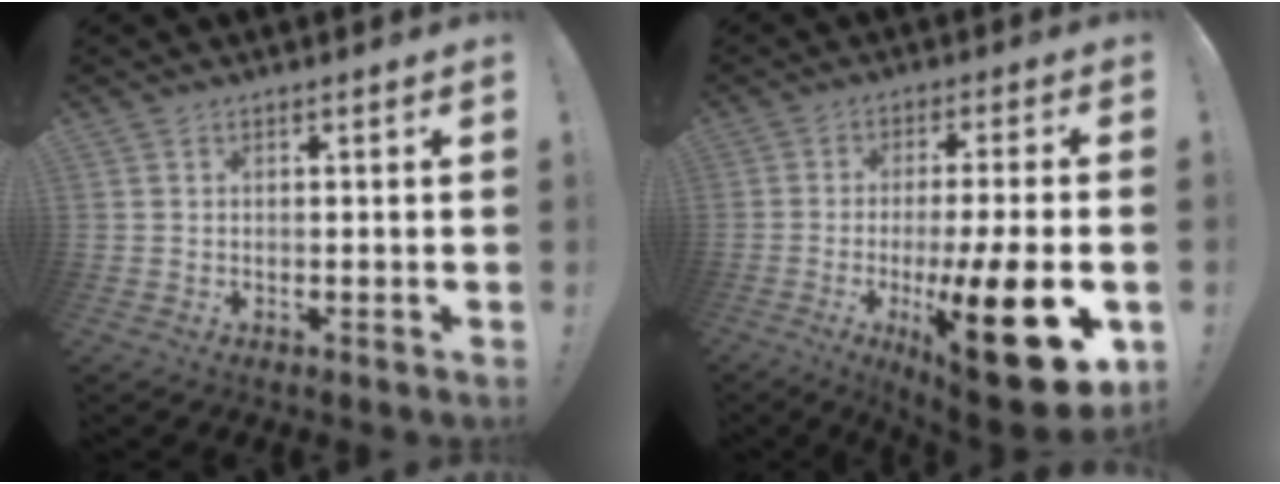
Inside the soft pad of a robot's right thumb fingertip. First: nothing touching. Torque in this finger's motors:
{"motor_torque": [0.65, 1.34, 1.47, -1.31, 0.75]}